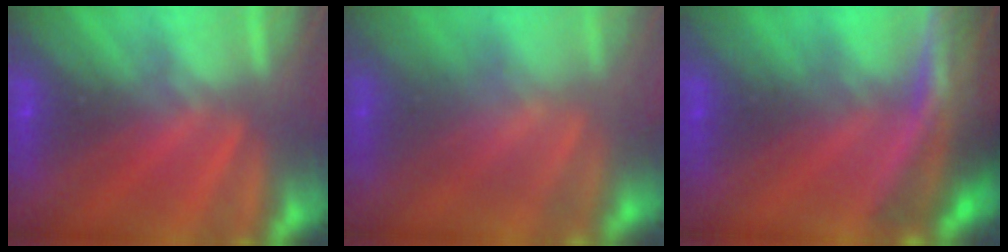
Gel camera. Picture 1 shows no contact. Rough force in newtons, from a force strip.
{"total": 3.9}
{"total": 7.5}